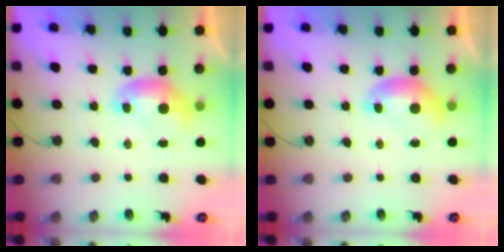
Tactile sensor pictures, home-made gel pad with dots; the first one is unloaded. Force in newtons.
{"total": 0.0}